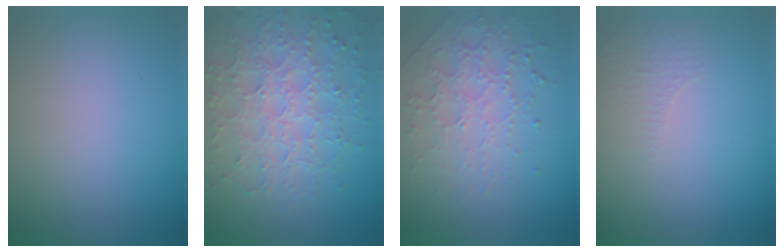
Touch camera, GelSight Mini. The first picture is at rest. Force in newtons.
{"total": 6.7, "press": 5.3, "slide": 4.1}
{"total": 4.5, "press": 3.2, "slide": 3.2}
{"total": 0.9, "press": 0.5, "slide": 0.8}